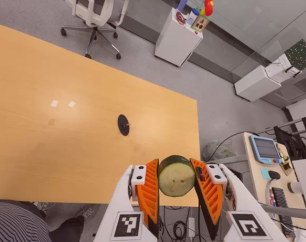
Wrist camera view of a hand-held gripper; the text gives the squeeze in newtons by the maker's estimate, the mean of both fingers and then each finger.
{"total": 11.2, "left": 10.3, "right": 12.0}